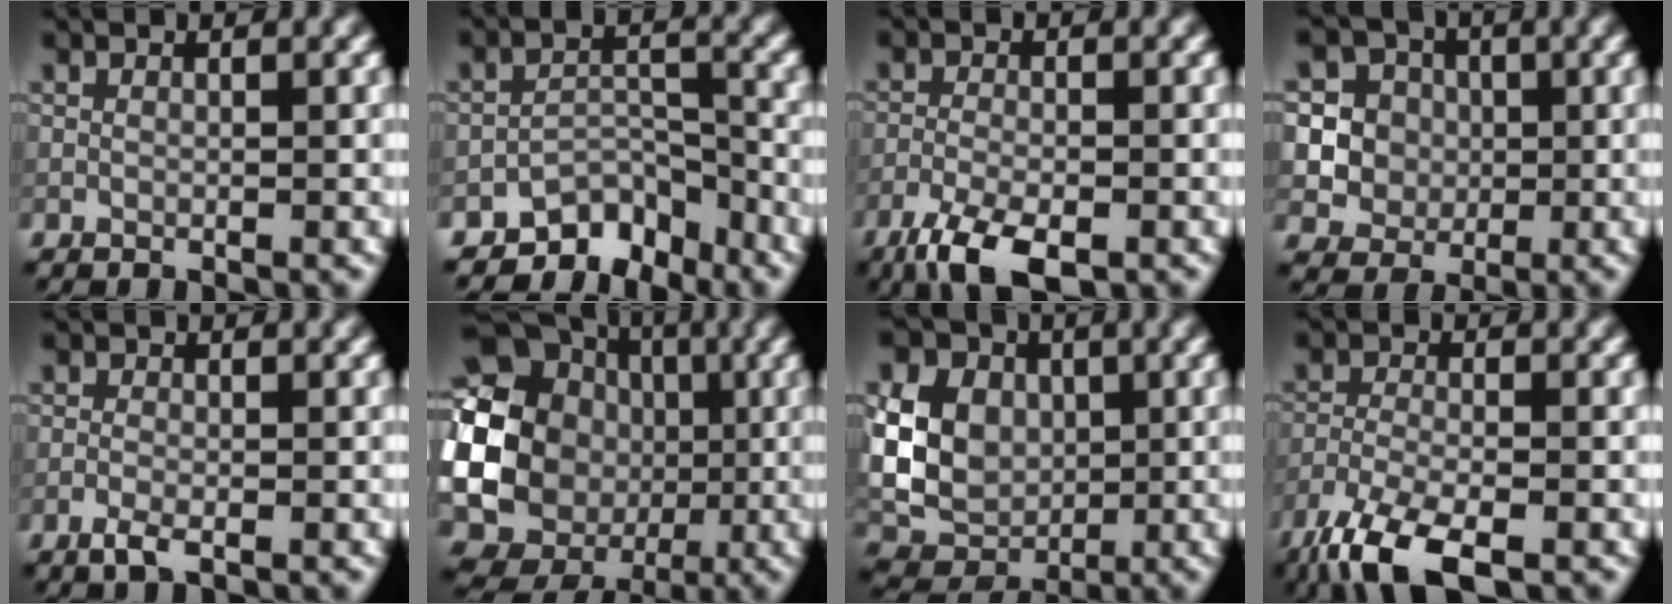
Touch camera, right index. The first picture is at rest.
{"total": 5.0, "force": [-4.2, 2.2, 1.5], "torque": [-0.003, 0.000, -0.074]}
{"total": 5.6, "force": [-3.8, 1.8, 3.7], "torque": [-0.076, -0.011, -0.074]}
{"total": 6.2, "force": [0.7, 5.9, 1.8], "torque": [-0.031, 0.018, 0.009]}
{"total": 1.6, "force": [-0.8, 0.6, 1.2], "torque": [-0.028, -0.002, -0.021]}
{"total": 22.9, "force": [-1.4, 21.4, 8.2], "torque": [-0.162, -0.006, -0.071]}
{"total": 9.6, "force": [1.3, 7.5, 5.8], "torque": [-0.116, 0.007, 0.018]}
{"total": 6.8, "force": [-4.9, 1.9, 4.4], "torque": [-0.092, -0.016, -0.102]}